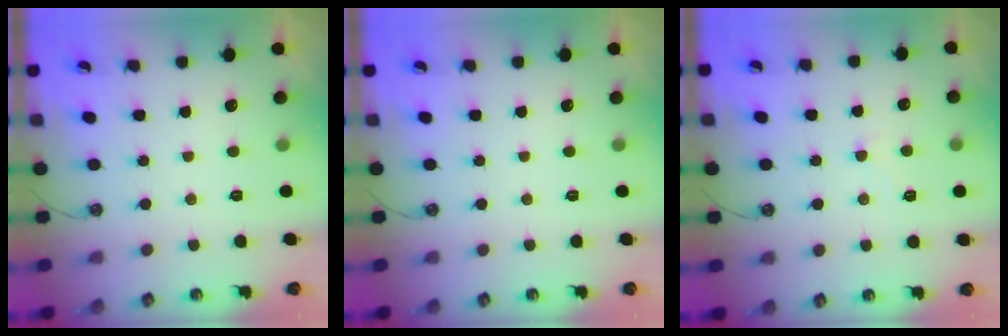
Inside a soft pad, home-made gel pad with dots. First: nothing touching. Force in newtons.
{"total": 0.0}
{"total": 0.5, "press": 0.3, "slide": 0.4}